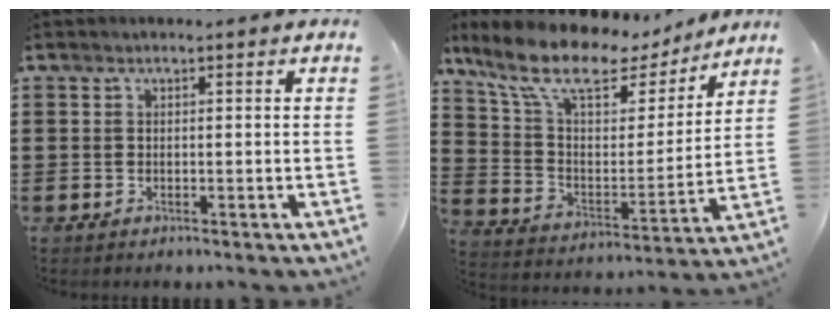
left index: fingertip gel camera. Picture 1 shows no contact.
{"total": 11.8, "force": [9.0, 4.0, 6.5], "torque": [-0.158, -0.051, 0.153]}